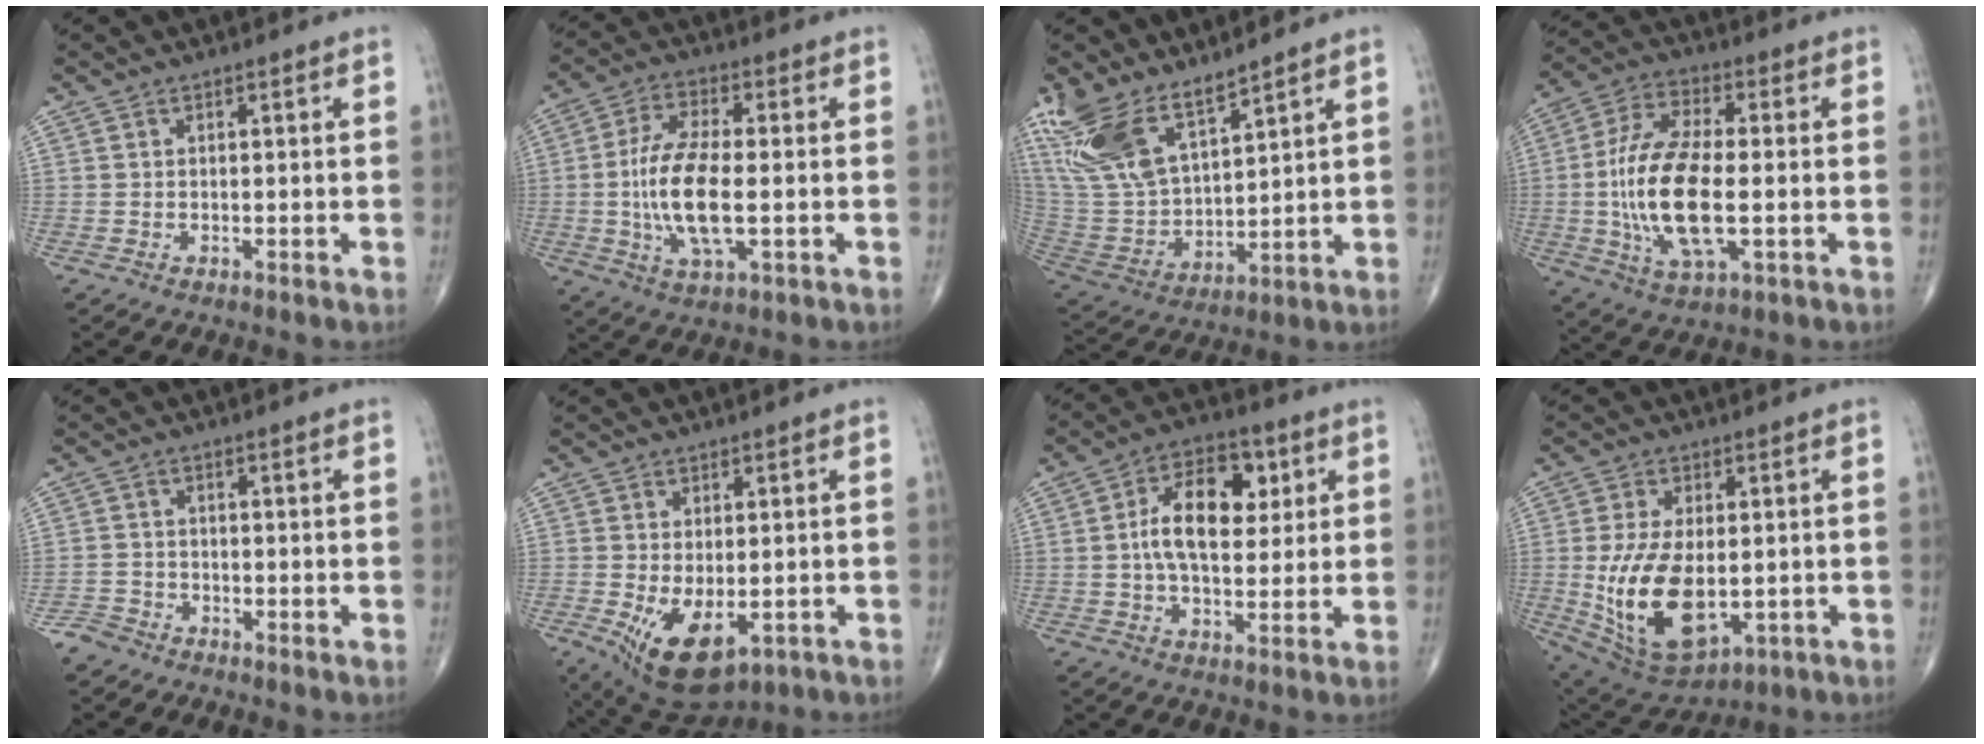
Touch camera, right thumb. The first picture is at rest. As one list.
[{"total": 13.3, "force": [-1.3, 5.2, 12.2], "torque": [-0.249, 0.002, -0.025]}, {"total": 16.5, "force": [11.8, 6.6, 9.4], "torque": [-0.185, -0.050, 0.249]}, {"total": 17.6, "force": [-1.8, 7.3, 15.9], "torque": [-0.325, 0.006, -0.030]}, {"total": 3.1, "force": [-2.4, 2.0, 0.3], "torque": [0.002, 0.008, -0.050]}, {"total": 10.6, "force": [-3.0, 5.8, 8.4], "torque": [-0.137, -0.013, -0.030]}, {"total": 13.5, "force": [2.6, 7.9, 10.7], "torque": [-0.151, 0.006, 0.036]}, {"total": 17.7, "force": [-1.8, 9.8, 14.6], "torque": [-0.272, -0.013, -0.005]}]